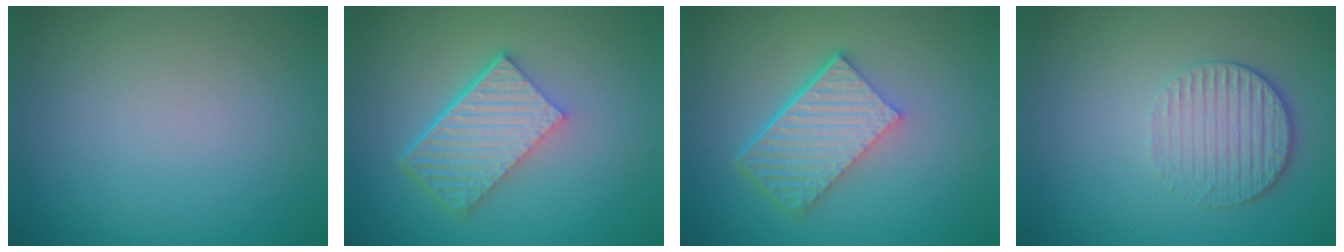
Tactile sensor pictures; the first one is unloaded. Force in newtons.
{"total": 6.2, "press": 4.2, "slide": 4.5}
{"total": 6.2, "press": 4.2, "slide": 4.5}
{"total": 3.3, "press": 2.8, "slide": 1.8}